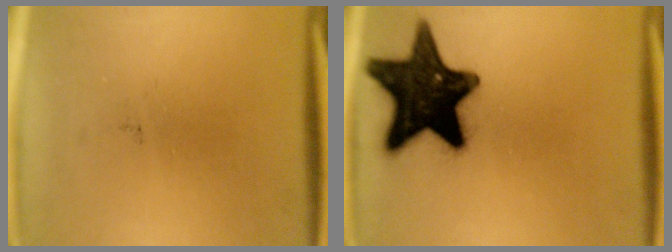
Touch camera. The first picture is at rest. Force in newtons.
{"total": 19.6}